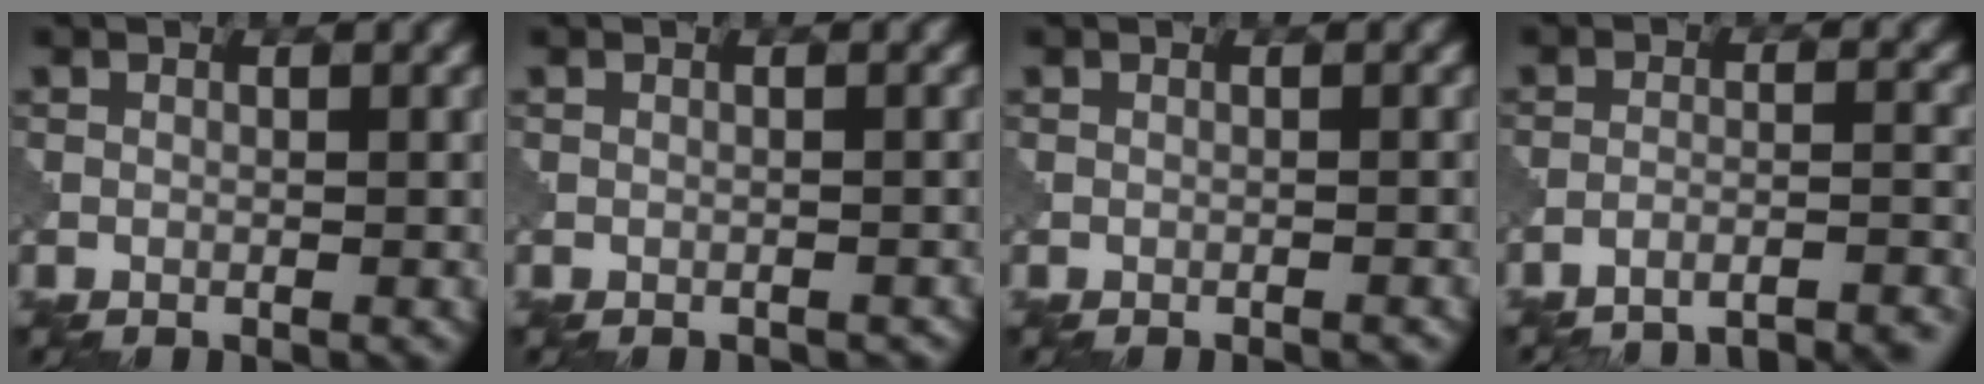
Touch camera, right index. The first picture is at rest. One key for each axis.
{"total": 1.1, "fx": -1.0, "fy": 0.2, "fz": 0.1, "tx": -0.002, "ty": -0.005, "tz": -0.014}
{"total": 0.9, "fx": -0.9, "fy": 0.1, "fz": 0.3, "tx": 0.002, "ty": 0.001, "tz": -0.015}
{"total": 7.9, "fx": -7.5, "fy": 1.1, "fz": 2.1, "tx": -0.022, "ty": 0.011, "tz": -0.102}